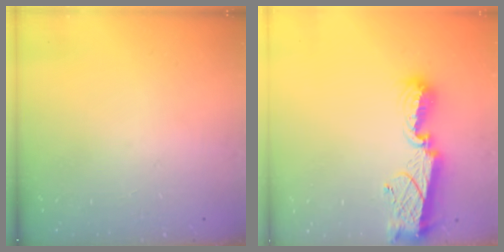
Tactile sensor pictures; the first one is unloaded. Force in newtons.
{"total": 11.4, "press": 11.4, "slide": 0.8}